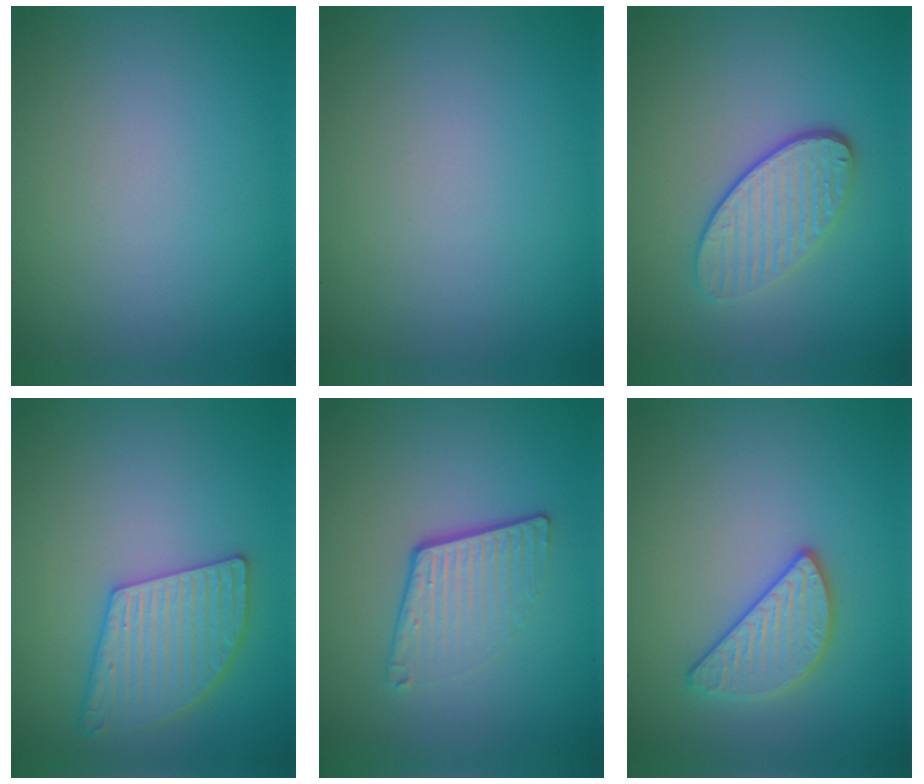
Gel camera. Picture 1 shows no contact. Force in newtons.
{"total": 0.0}
{"total": 3.9, "press": 3.3, "slide": 2.1}
{"total": 4.8, "press": 4.3, "slide": 2.1}
{"total": 4.0, "press": 2.6, "slide": 3.1}
{"total": 2.7, "press": 2.7, "slide": 0.1}